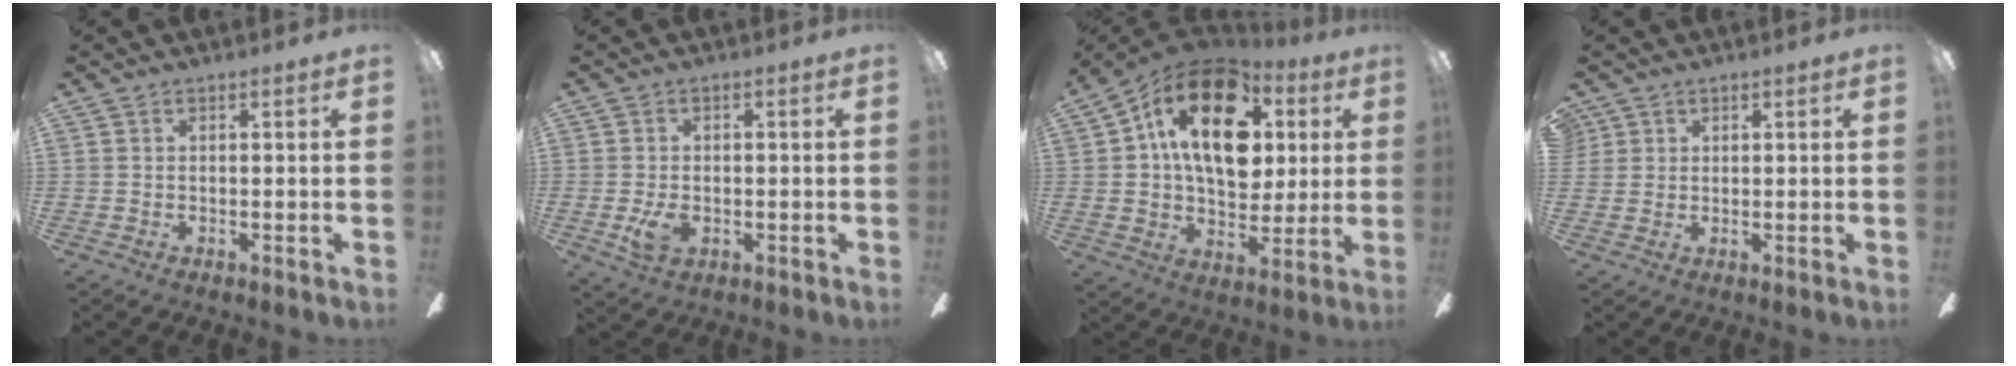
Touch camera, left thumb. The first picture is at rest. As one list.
[{"total": 5.3, "force": [-1.4, 3.5, 3.7], "torque": [-0.061, -0.001, -0.028]}, {"total": 21.5, "force": [8.1, 13.0, 15.1], "torque": [-0.256, -0.013, 0.137]}, {"total": 1.6, "force": [1.0, 1.2, 0.1], "torque": [-0.004, 0.003, 0.019]}]